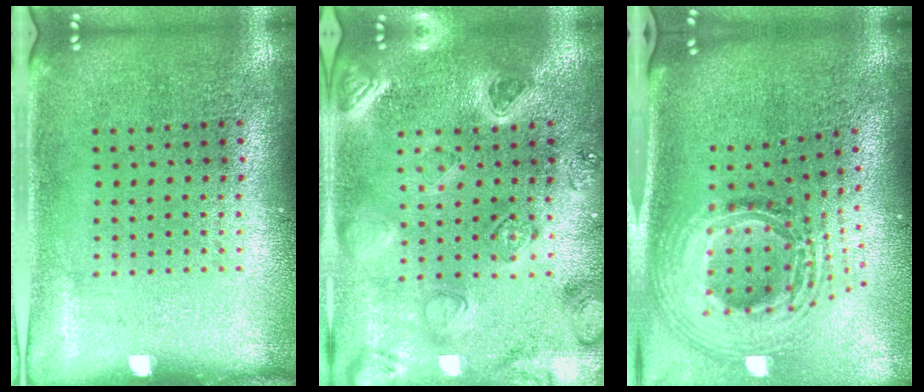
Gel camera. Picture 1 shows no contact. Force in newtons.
{"total": 2.3, "press": 2.3, "slide": 0.1}
{"total": 2.9, "press": 2.1, "slide": 2.1}